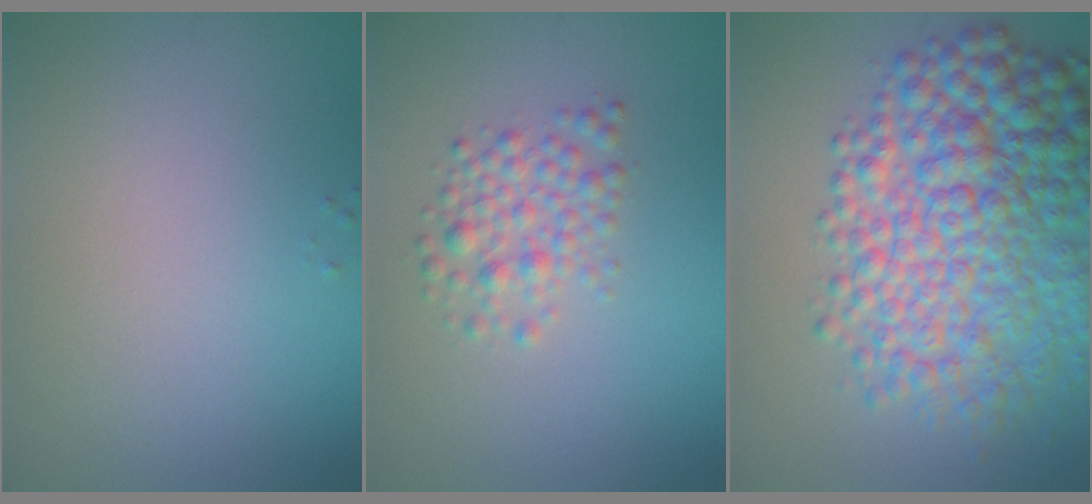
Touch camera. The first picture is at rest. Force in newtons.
{"total": 2.7, "press": 2.7, "slide": 0.1}
{"total": 9.9, "press": 9.9, "slide": 0.1}